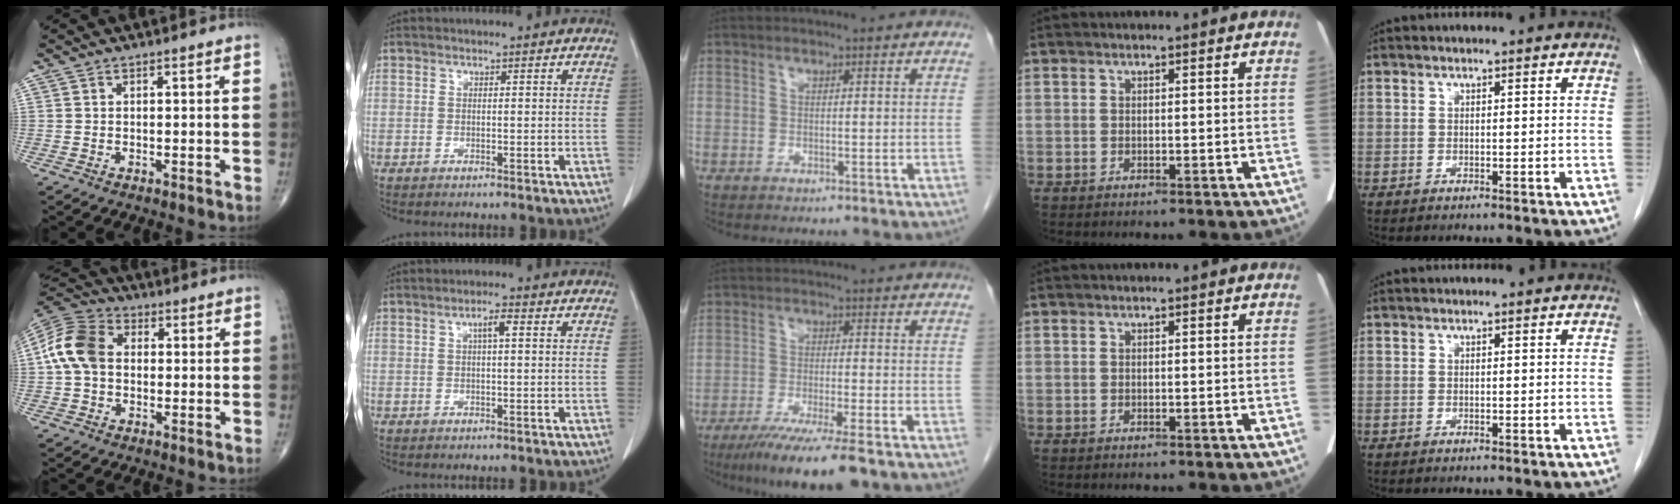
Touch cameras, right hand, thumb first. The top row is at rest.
{"thumb": {"total": 10.7, "force": [0.4, 7.8, 7.3], "torque": [-0.143, 0.030, -0.004]}, "index": {"total": 2.3, "force": [0.6, 0.3, 2.2], "torque": [-0.038, 0.004, 0.009]}, "middle": {"total": 10.4, "force": [-7.6, 0.2, 7.2], "torque": [-0.111, -0.026, -0.120]}}